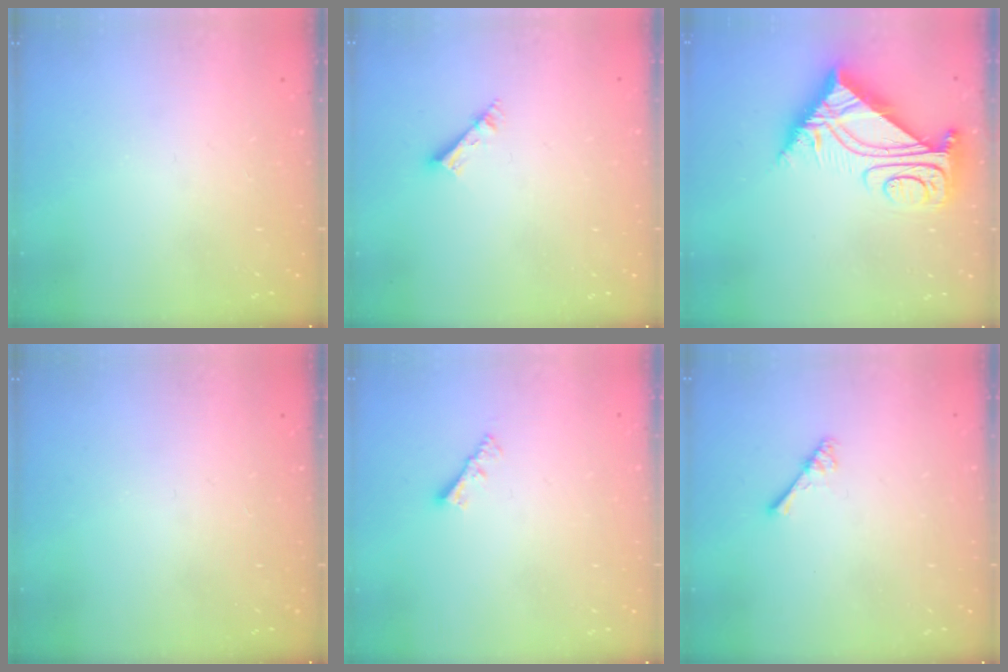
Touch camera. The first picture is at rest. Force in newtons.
{"total": 4.2, "press": 4.2, "slide": 0.2}
{"total": 10.3, "press": 10.2, "slide": 1.2}
{"total": 0.0}
{"total": 3.5, "press": 3.5, "slide": 0.3}
{"total": 2.4, "press": 2.4, "slide": 0.4}